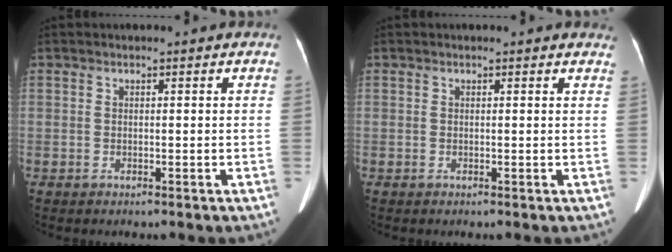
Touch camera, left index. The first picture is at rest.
{"total": 1.8, "force": [1.7, 0.5, 0.3], "torque": [-0.004, -0.004, -0.001]}